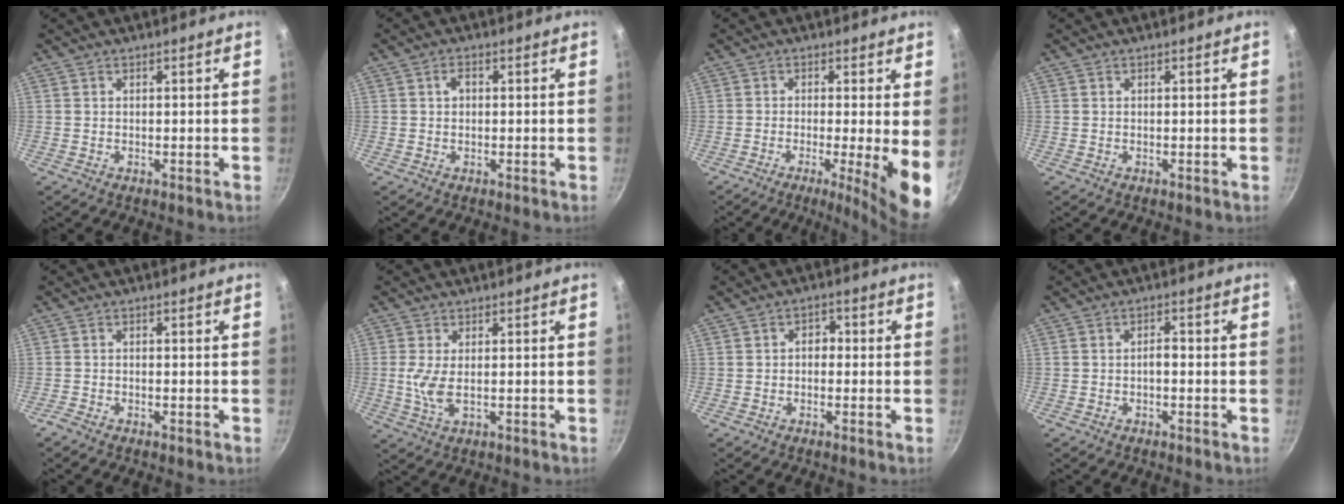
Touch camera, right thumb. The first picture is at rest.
{"total": 1.9, "force": [0.3, 1.3, 1.2], "torque": [-0.016, 0.004, 0.005]}
{"total": 9.6, "force": [-1.7, 1.3, 9.4], "torque": [-0.126, -0.007, -0.026]}
{"total": 0.0}
{"total": 1.2, "force": [-1.0, 0.3, 0.6], "torque": [-0.027, 0.011, -0.022]}
{"total": 4.4, "force": [0.1, 1.8, 4.1], "torque": [-0.093, -0.006, 0.006]}
{"total": 2.5, "force": [-0.4, 2.0, 1.5], "torque": [-0.008, 0.010, -0.011]}
{"total": 1.9, "force": [-0.6, 0.9, 1.6], "torque": [-0.020, 0.015, -0.011]}